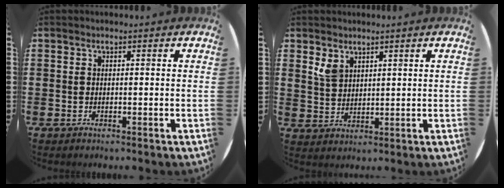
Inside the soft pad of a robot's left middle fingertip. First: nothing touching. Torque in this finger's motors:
{"motor_torque": [0.46, -0.53, 0.05, -0.04]}